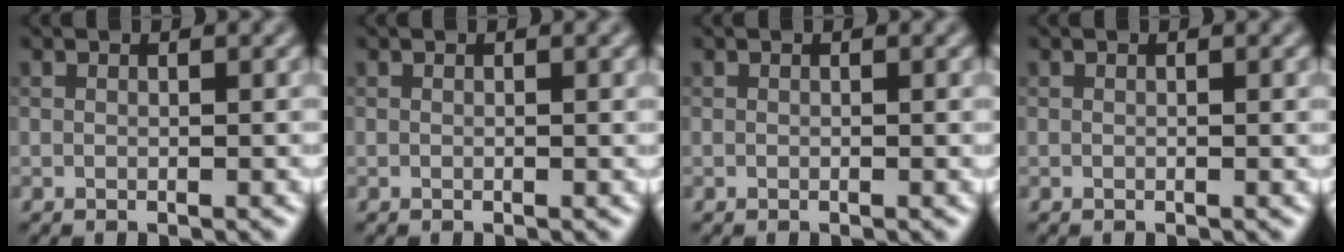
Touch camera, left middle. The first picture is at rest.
{"total": 0.6, "force": [0.1, 0.2, 0.5], "torque": [-0.003, 0.004, 0.001]}
{"total": 0.0}
{"total": 0.0}